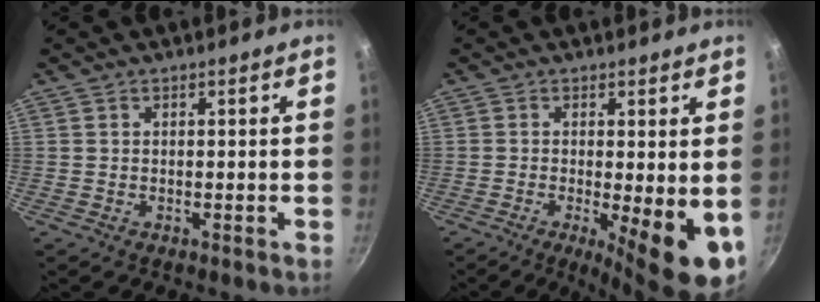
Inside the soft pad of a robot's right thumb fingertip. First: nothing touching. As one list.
[{"total": 10.7, "force": [-2.0, 2.7, 10.2], "torque": [-0.129, -0.011, -0.019]}]